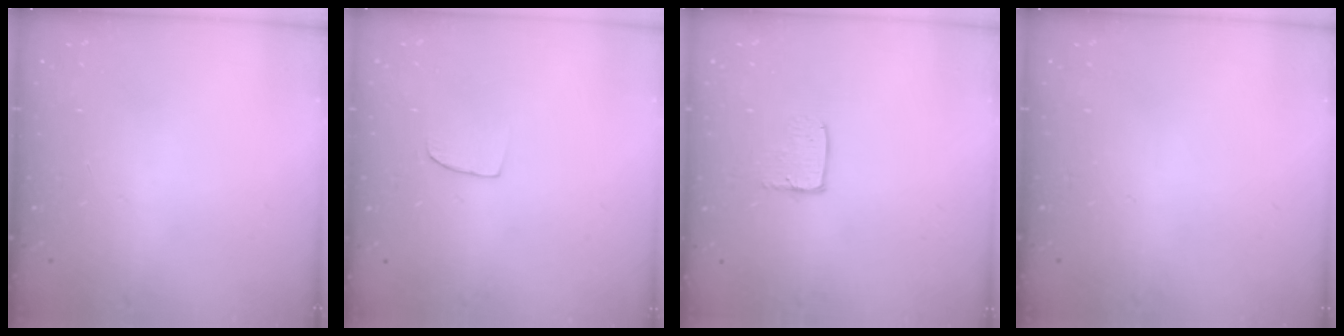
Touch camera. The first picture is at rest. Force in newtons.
{"total": 5.5, "press": 5.4, "slide": 0.5}
{"total": 3.9, "press": 3.9, "slide": 0.4}
{"total": 0.0}